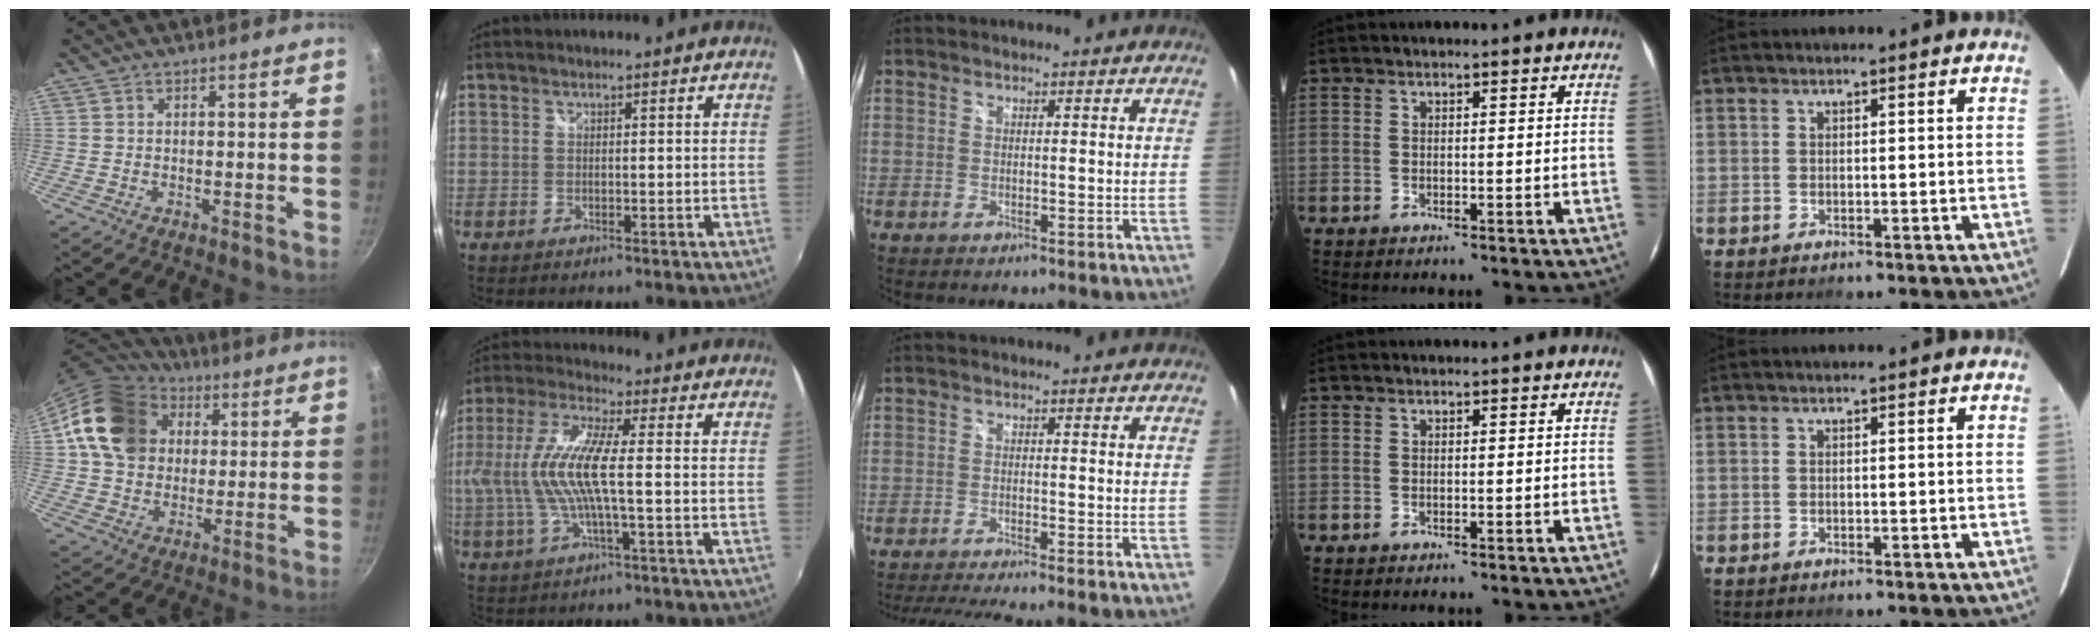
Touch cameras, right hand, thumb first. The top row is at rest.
{"thumb": {"total": 17.8, "force": [4.2, 14.5, 9.5], "torque": [-0.150, 0.018, 0.067]}, "index": {"total": 12.6, "force": [-1.0, 1.8, 12.4], "torque": [-0.244, -0.001, -0.018]}, "middle": {"total": 6.7, "force": [-6.0, -1.0, 2.8], "torque": [-0.069, -0.020, -0.100]}}